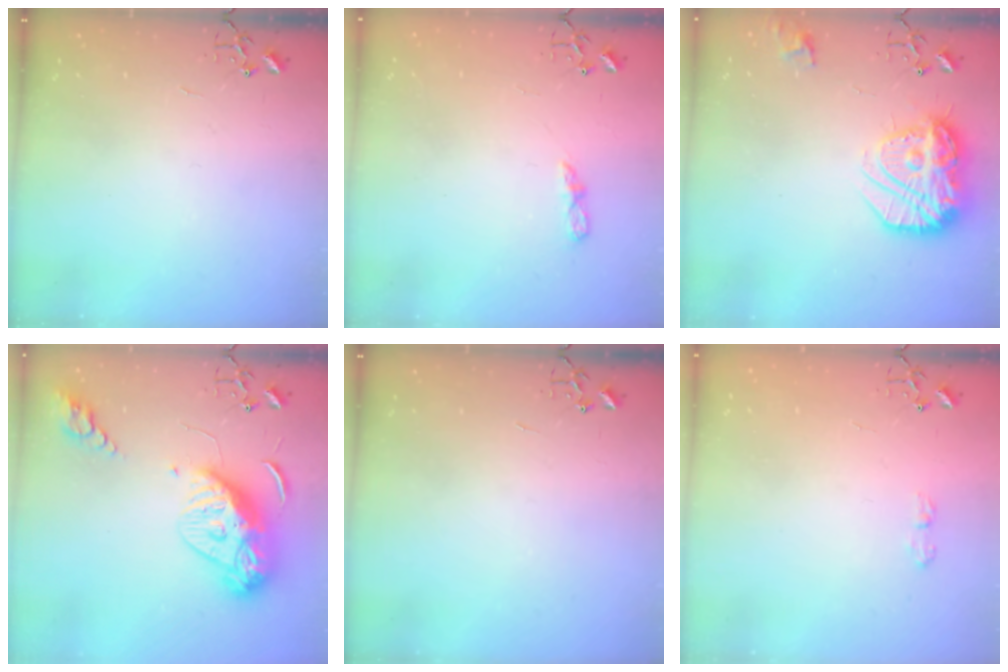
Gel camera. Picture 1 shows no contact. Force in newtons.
{"total": 4.6, "press": 4.6, "slide": 0.6}
{"total": 17.7, "press": 17.7, "slide": 1.2}
{"total": 14.4, "press": 14.4, "slide": 1.3}
{"total": 0.0}
{"total": 6.4, "press": 6.4, "slide": 0.9}